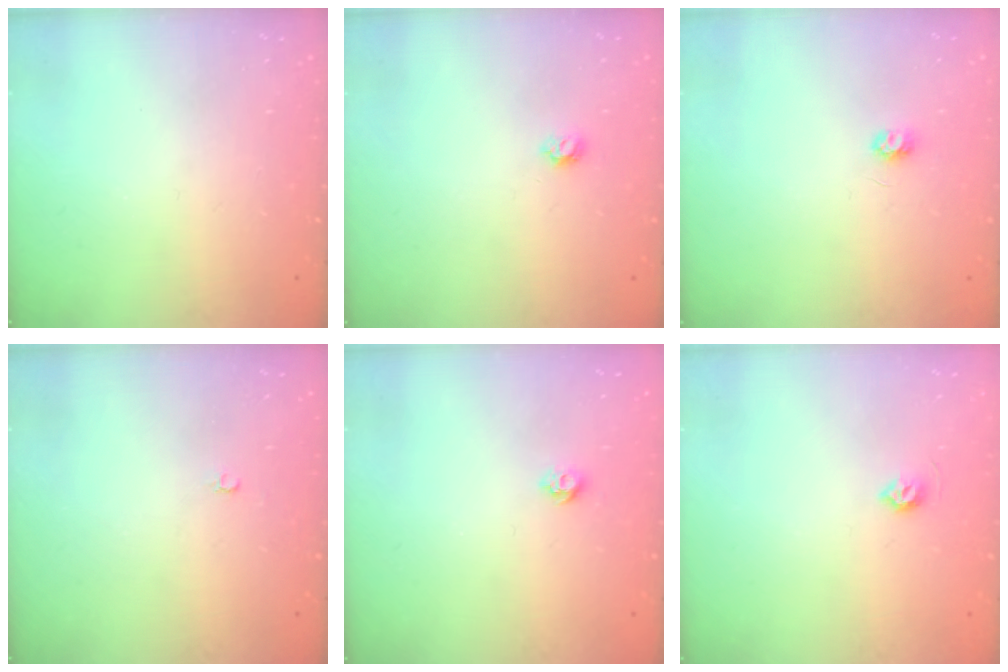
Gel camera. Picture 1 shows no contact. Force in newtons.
{"total": 3.8, "press": 3.7, "slide": 0.6}
{"total": 3.2, "press": 3.2, "slide": 0.3}
{"total": 2.0, "press": 2.0, "slide": 0.4}
{"total": 5.3, "press": 5.3, "slide": 0.8}
{"total": 4.5, "press": 4.5, "slide": 0.7}